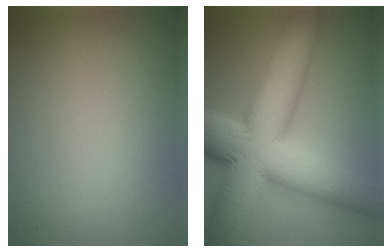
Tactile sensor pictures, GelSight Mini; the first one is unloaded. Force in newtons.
{"total": 16.0, "press": 16.0, "slide": 0.4}